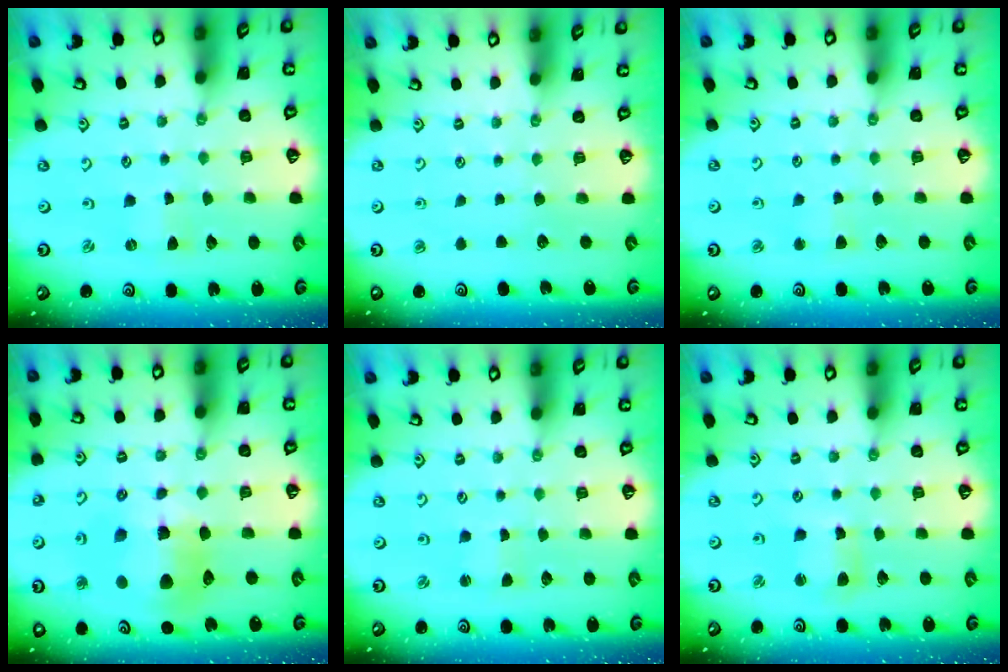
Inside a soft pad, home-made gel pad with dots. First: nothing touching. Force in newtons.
{"total": 0.0}
{"total": 2.1, "press": 2.0, "slide": 0.3}
{"total": 14.2, "press": 14.1, "slide": 2.0}
{"total": 1.0, "press": 1.0, "slide": 0.0}
{"total": 5.3, "press": 5.2, "slide": 0.8}